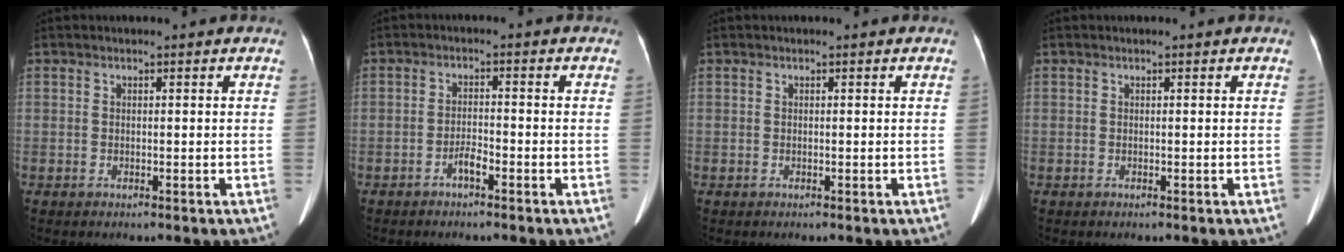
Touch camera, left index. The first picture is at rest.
{"total": 2.2, "force": [-1.6, 0.3, 1.5], "torque": [-0.027, 0.003, -0.030]}
{"total": 0.0}
{"total": 0.0}